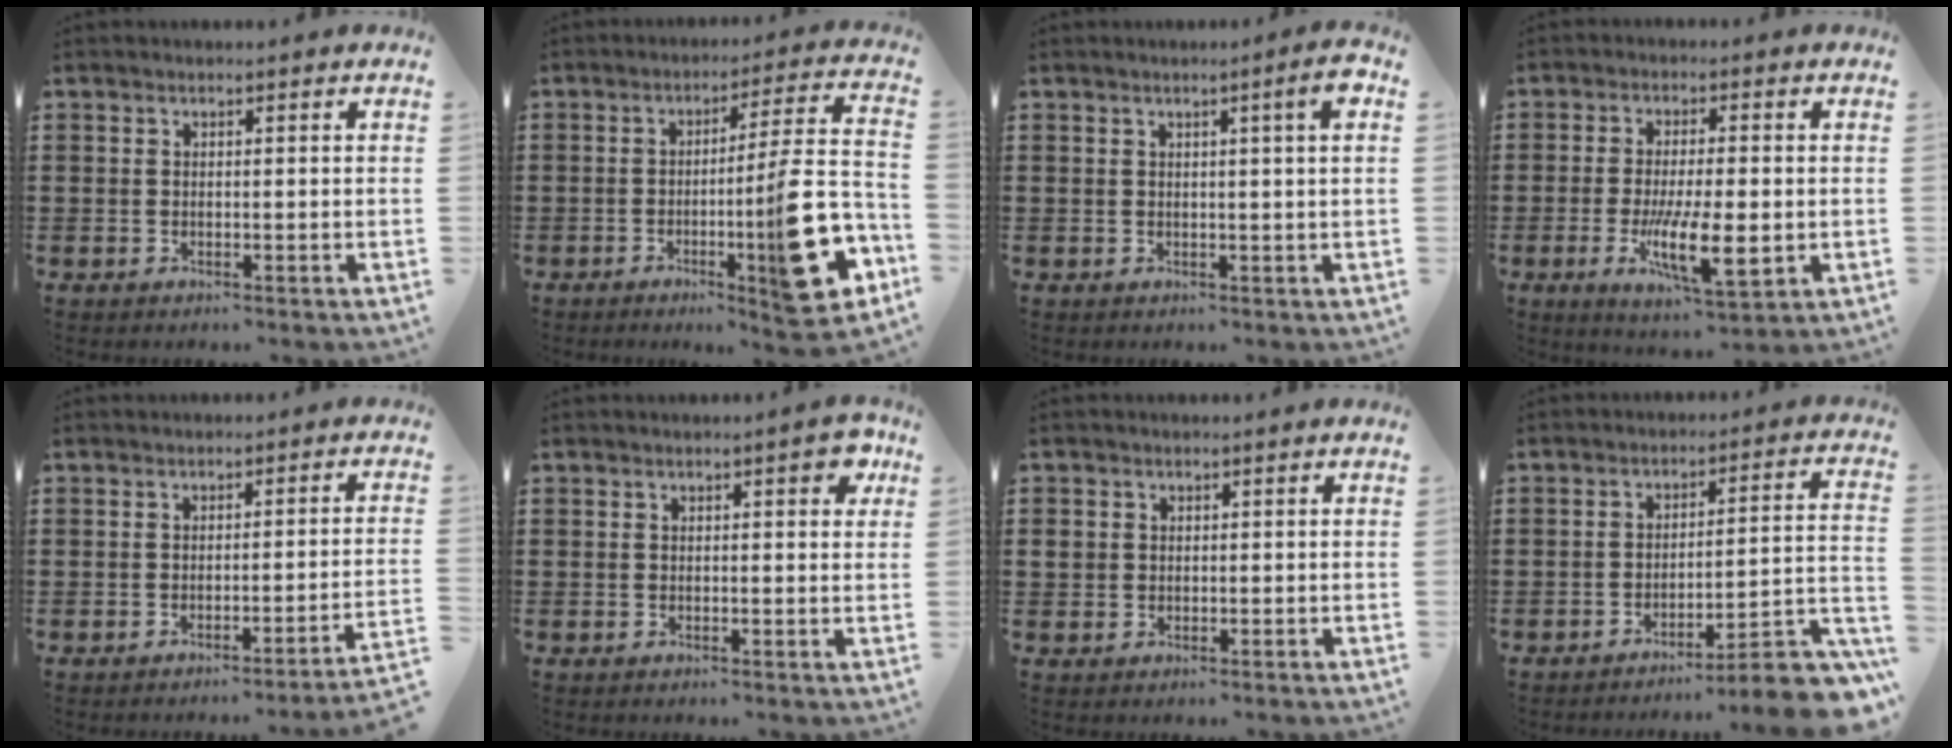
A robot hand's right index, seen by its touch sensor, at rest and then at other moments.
{"total": 13.3, "force": [-4.0, 1.1, 12.6], "torque": [-0.181, -0.030, -0.073]}
{"total": 3.2, "force": [1.2, -0.2, 3.0], "torque": [-0.042, -0.009, 0.014]}
{"total": 10.3, "force": [-2.0, 3.4, 9.5], "torque": [-0.175, -0.014, -0.031]}
{"total": 1.8, "force": [-1.4, -0.6, 1.0], "torque": [-0.018, -0.003, -0.030]}
{"total": 3.0, "force": [1.3, 0.9, 2.5], "torque": [-0.028, -0.001, 0.016]}
{"total": 1.6, "force": [0.2, 1.5, 0.5], "torque": [-0.015, 0.006, 0.004]}
{"total": 6.3, "force": [-5.0, 0.3, 3.8], "torque": [-0.059, -0.012, -0.095]}